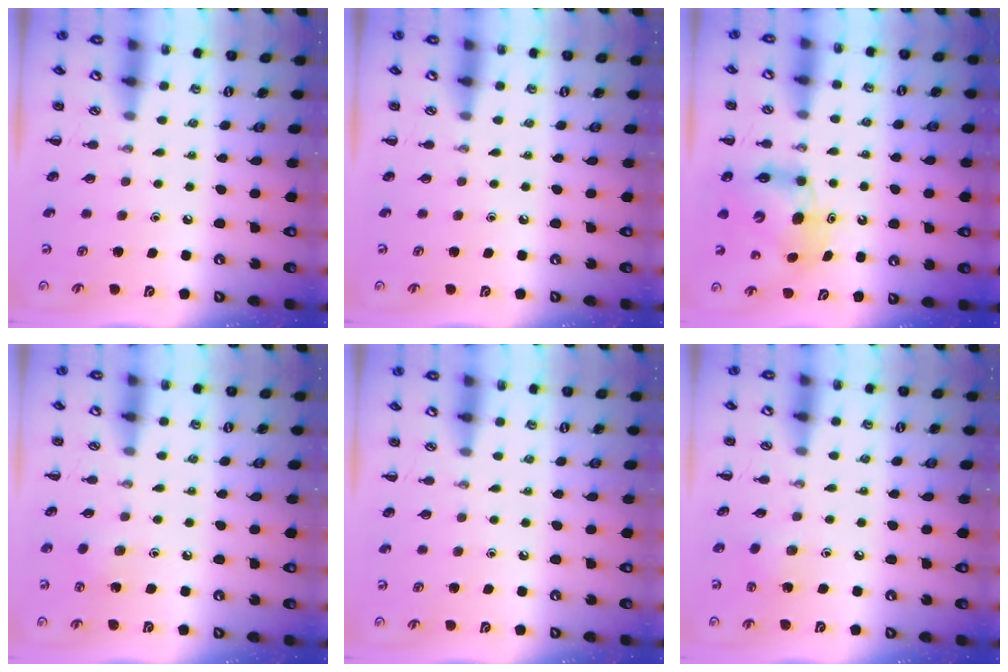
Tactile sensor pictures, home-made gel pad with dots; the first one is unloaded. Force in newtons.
{"total": 0.0}
{"total": 7.2, "press": 7.2, "slide": 0.9}
{"total": 3.0, "press": 2.9, "slide": 0.8}
{"total": 0.0}
{"total": 2.8, "press": 2.7, "slide": 0.9}